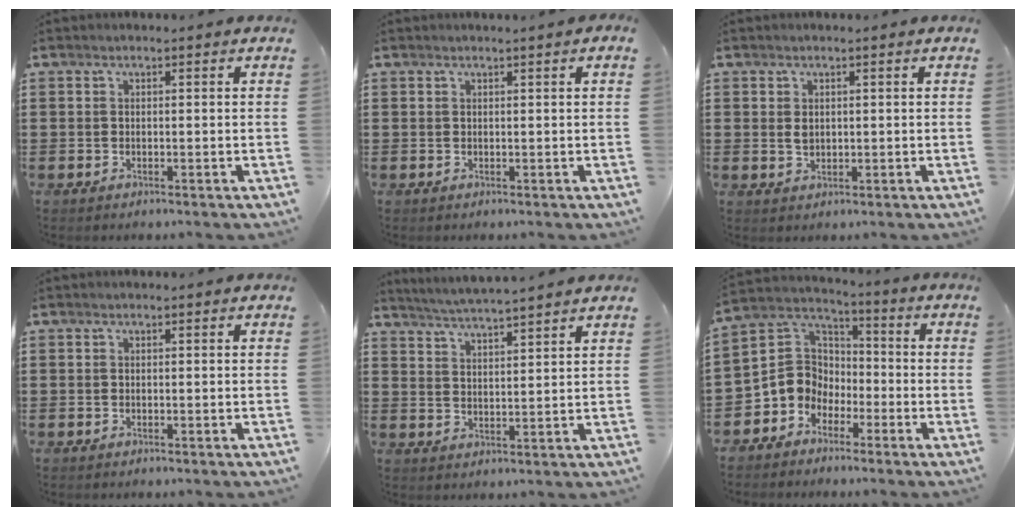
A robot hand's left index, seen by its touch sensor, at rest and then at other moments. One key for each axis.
{"total": 0.6, "fx": 0.4, "fy": -0.2, "fz": 0.4, "tx": -0.005, "ty": -0.002, "tz": 0.007}
{"total": 1.4, "fx": 0.2, "fy": 1.0, "fz": 1.0, "tx": -0.022, "ty": 0.006, "tz": 0.004}
{"total": 0.0}
{"total": 4.0, "fx": 3.8, "fy": -0.9, "fz": 0.7, "tx": -0.029, "ty": -0.026, "tz": 0.066}
{"total": 7.1, "fx": -2.7, "fy": 6.3, "fz": 1.9, "tx": -0.079, "ty": 0.001, "tz": -0.059}